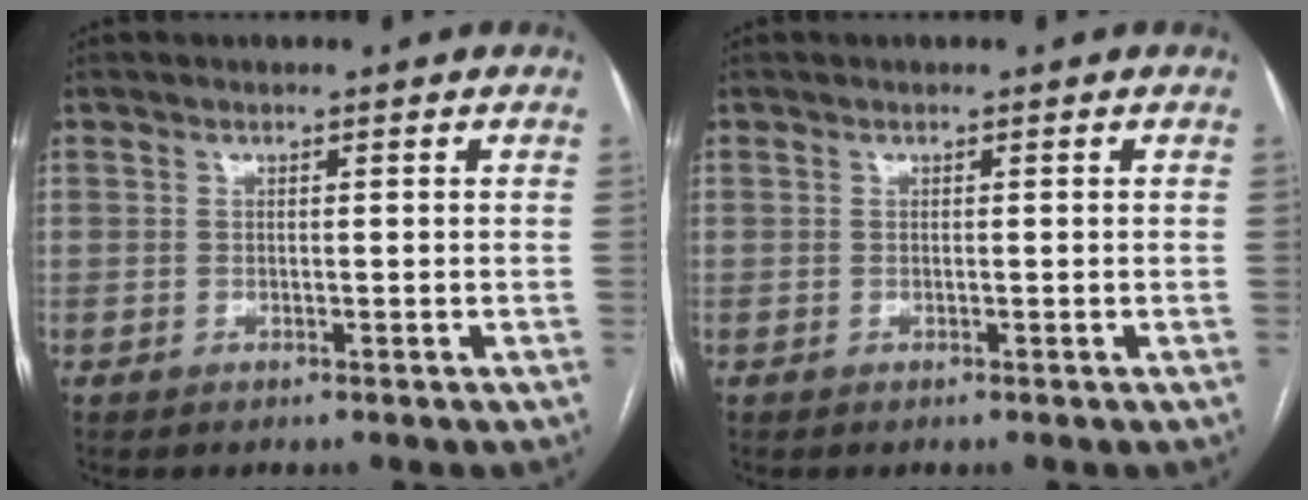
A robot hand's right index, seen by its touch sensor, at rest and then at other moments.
{"total": 0.0}